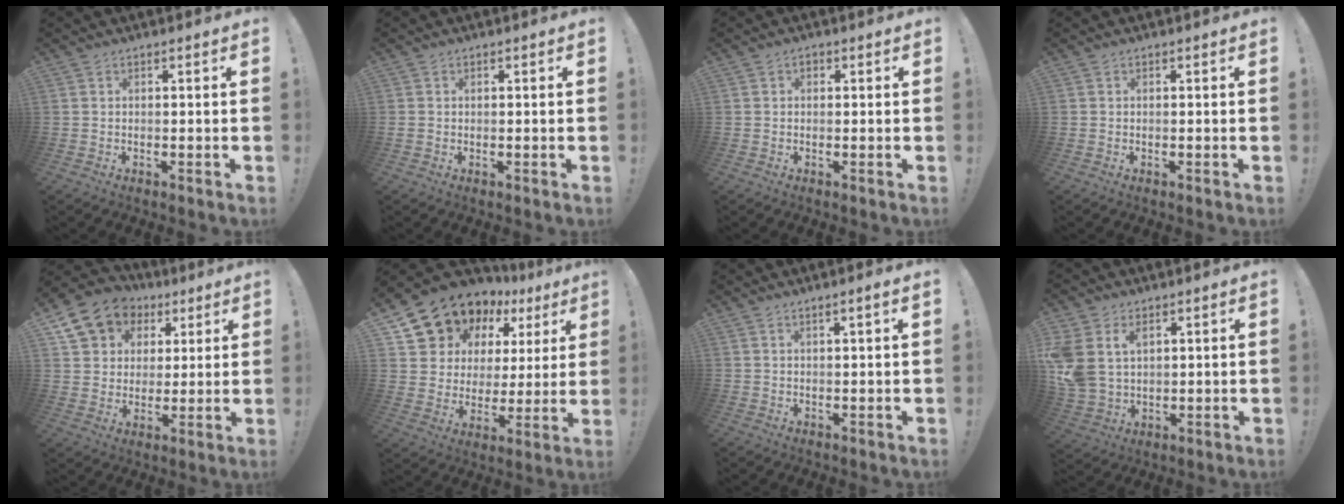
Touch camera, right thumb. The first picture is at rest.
{"total": 0.6, "force": [0.1, 0.6, 0.2], "torque": [-0.012, 0.006, 0.004]}
{"total": 1.0, "force": [0.0, 0.8, 0.6], "torque": [-0.006, 0.003, -0.002]}
{"total": 0.0}
{"total": 11.8, "force": [6.3, 9.3, 3.5], "torque": [-0.055, -0.041, 0.127]}
{"total": 12.3, "force": [9.8, 7.0, 2.5], "torque": [-0.049, -0.084, 0.193]}
{"total": 2.0, "force": [0.9, -0.1, 1.8], "torque": [-0.025, -0.004, 0.012]}
{"total": 10.3, "force": [4.3, 7.7, 5.3], "torque": [-0.114, -0.019, 0.088]}